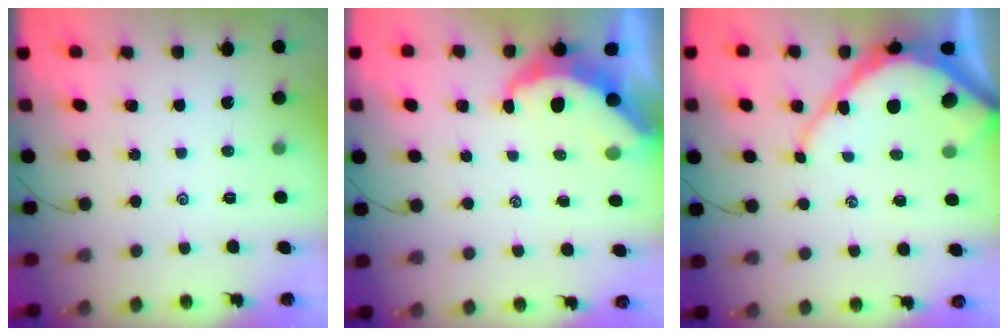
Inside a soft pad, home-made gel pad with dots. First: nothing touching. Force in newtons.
{"total": 8.1, "press": 8.0, "slide": 1.0}
{"total": 10.9, "press": 10.9, "slide": 1.2}